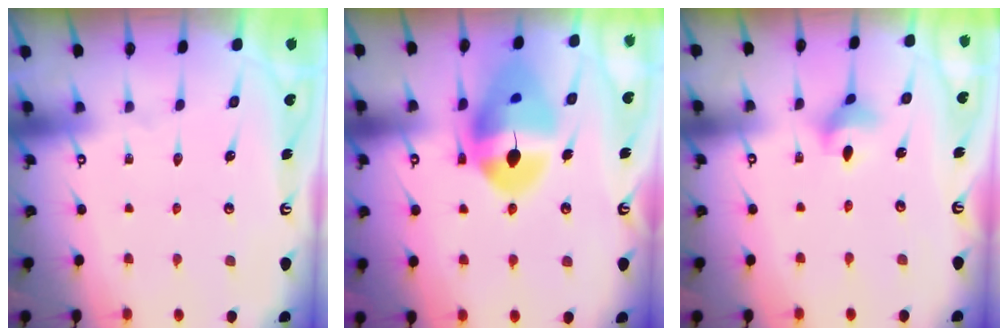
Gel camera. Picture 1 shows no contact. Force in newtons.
{"total": 17.0, "press": 16.9, "slide": 1.8}
{"total": 3.3, "press": 3.3, "slide": 0.5}